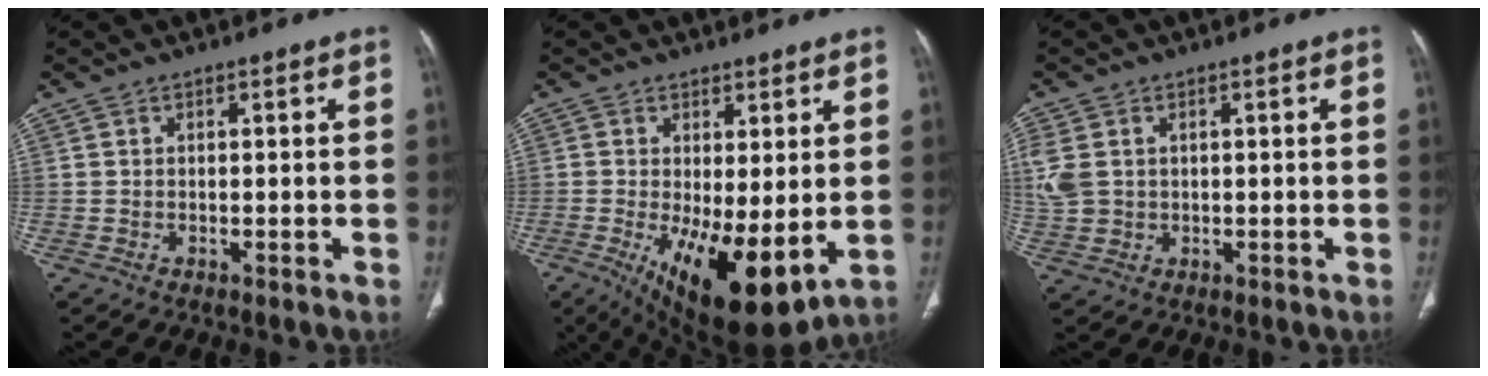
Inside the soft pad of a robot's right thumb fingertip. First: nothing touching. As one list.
[{"total": 14.5, "force": [-2.6, 5.5, 13.1], "torque": [-0.215, -0.030, -0.019]}, {"total": 6.6, "force": [1.1, 5.1, 4.0], "torque": [-0.104, 0.003, 0.032]}]